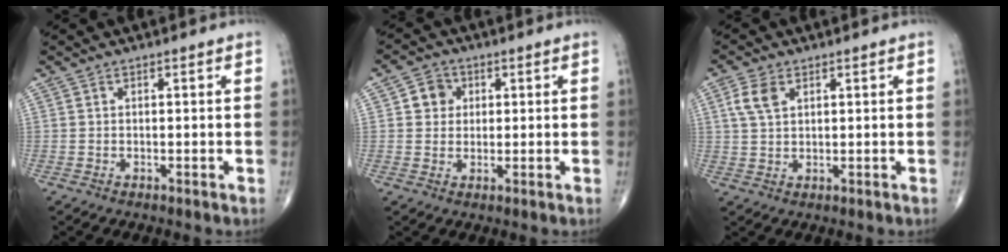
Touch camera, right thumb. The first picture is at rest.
{"total": 4.5, "force": [1.0, 4.1, 1.5], "torque": [0.001, 0.003, 0.011]}
{"total": 4.5, "force": [1.8, 2.8, 3.1], "torque": [-0.063, 0.003, 0.036]}